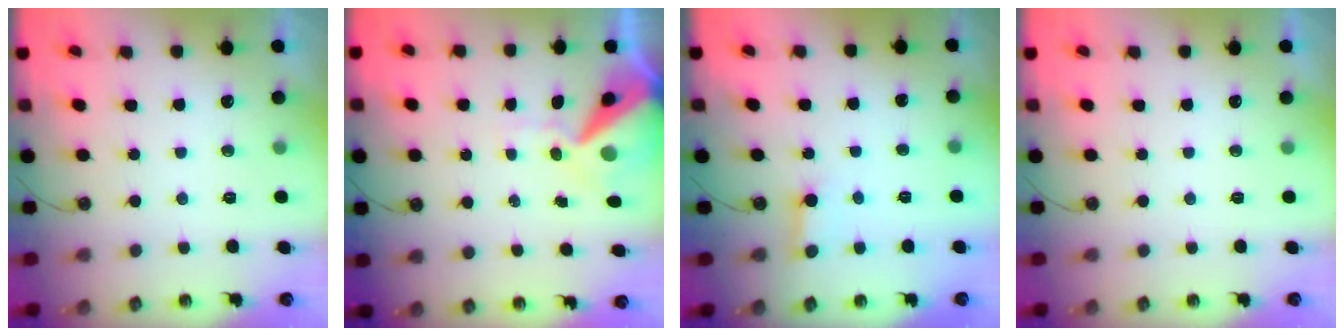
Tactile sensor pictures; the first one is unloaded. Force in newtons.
{"total": 13.1, "press": 13.0, "slide": 1.7}
{"total": 2.7, "press": 2.7, "slide": 0.1}
{"total": 0.0}